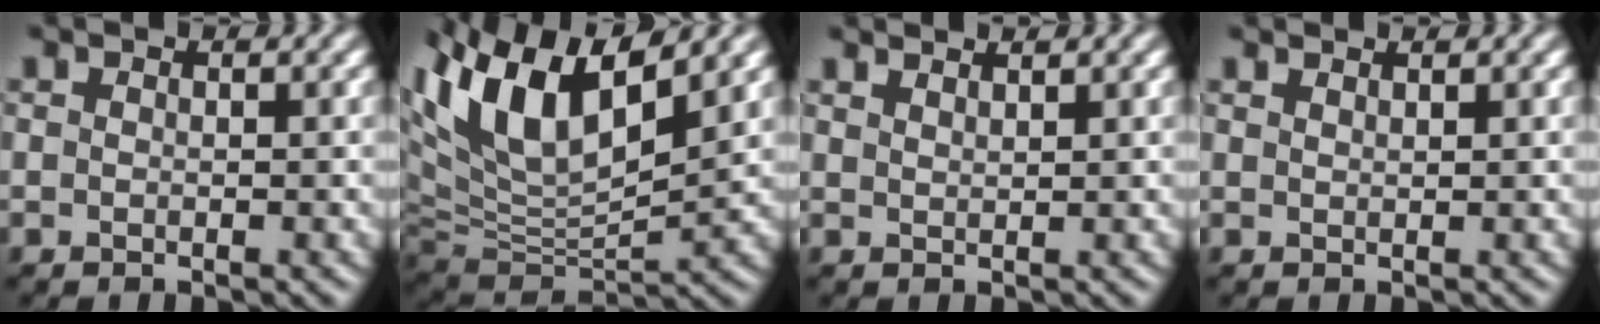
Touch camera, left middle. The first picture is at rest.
{"total": 10.3, "force": [4.9, 3.8, 8.2], "torque": [-0.169, 0.013, 0.091]}
{"total": 2.2, "force": [2.1, 0.2, 0.7], "torque": [-0.015, 0.014, 0.021]}
{"total": 1.6, "force": [1.5, 0.1, 0.4], "torque": [-0.011, 0.007, 0.013]}